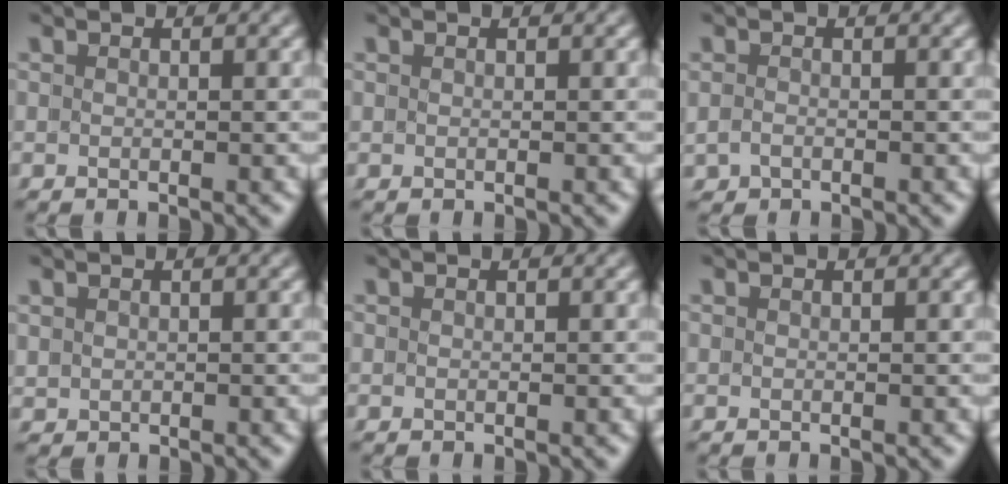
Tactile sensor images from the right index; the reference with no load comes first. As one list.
[{"total": 0.0}, {"total": 1.3, "force": [-1.0, 0.7, 0.0], "torque": [-0.009, -0.008, -0.012]}, {"total": 0.6, "force": [0.3, 0.5, 0.1], "torque": [-0.004, -0.008, 0.016]}, {"total": 0.0}, {"total": 0.0}]